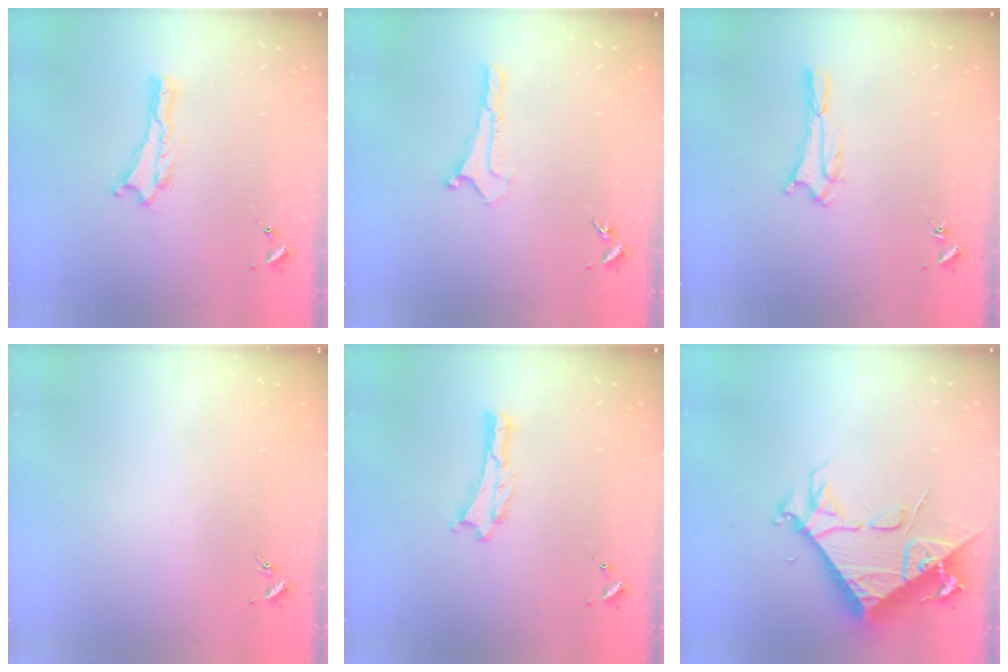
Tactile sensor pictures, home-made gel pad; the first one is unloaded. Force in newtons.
{"total": 0.0}
{"total": 3.3, "press": 3.3, "slide": 0.4}
{"total": 0.0}
{"total": 0.0}
{"total": 8.4, "press": 8.3, "slide": 0.9}